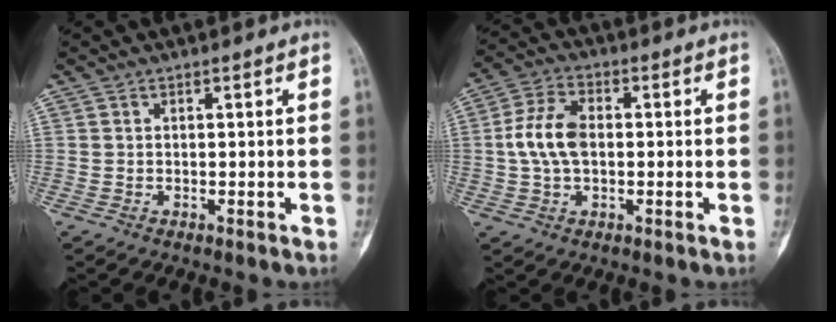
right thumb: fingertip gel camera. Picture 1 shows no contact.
{"total": 8.6, "force": [0.0, 5.2, 6.8], "torque": [-0.135, 0.017, -0.005]}